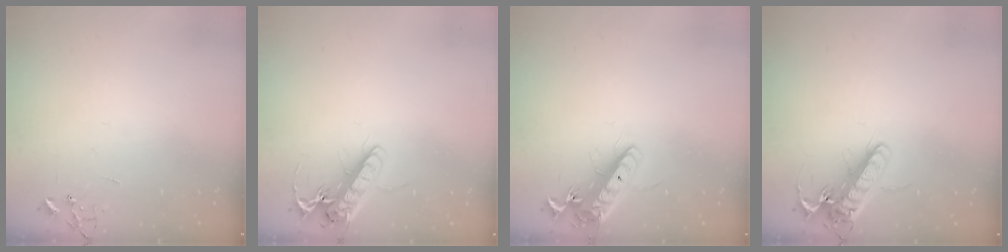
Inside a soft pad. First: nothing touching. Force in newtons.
{"total": 13.8, "press": 13.6, "slide": 2.4}
{"total": 14.1, "press": 13.9, "slide": 2.4}
{"total": 16.2, "press": 16.0, "slide": 2.5}